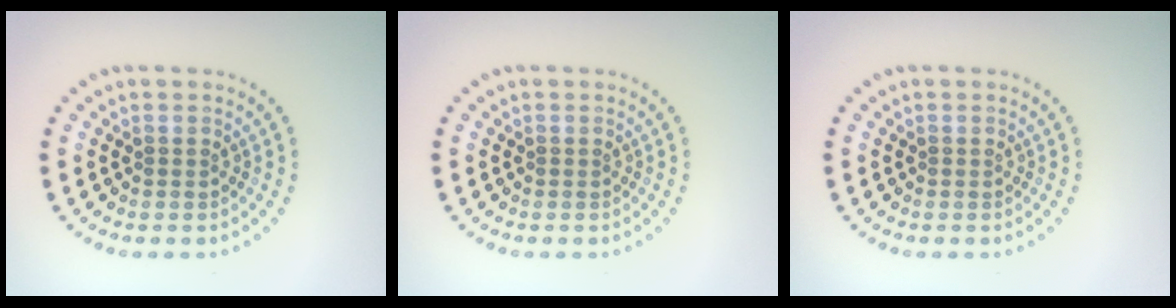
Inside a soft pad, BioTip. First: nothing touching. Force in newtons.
{"total": 0.0}
{"total": 0.0}